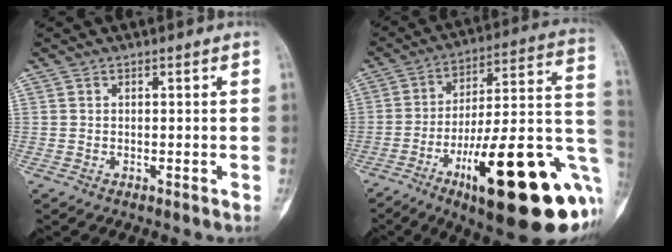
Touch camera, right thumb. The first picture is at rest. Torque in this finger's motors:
{"motor_torque": [3.16, 1.84, 1.37, -1.40, 0.71]}